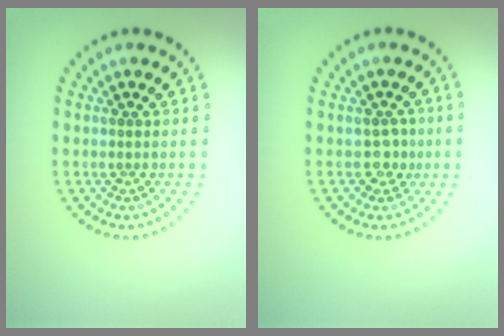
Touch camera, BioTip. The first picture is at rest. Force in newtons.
{"total": 1.4, "press": 1.1, "slide": 0.9}